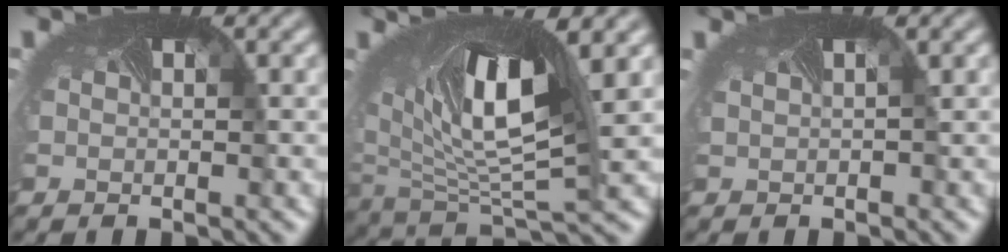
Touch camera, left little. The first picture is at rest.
{"total": 10.0, "force": [2.6, 4.0, 8.7], "torque": [-0.157, -0.005, 0.041]}
{"total": 1.2, "force": [0.6, 0.7, 0.8], "torque": [-0.011, 0.014, 0.001]}